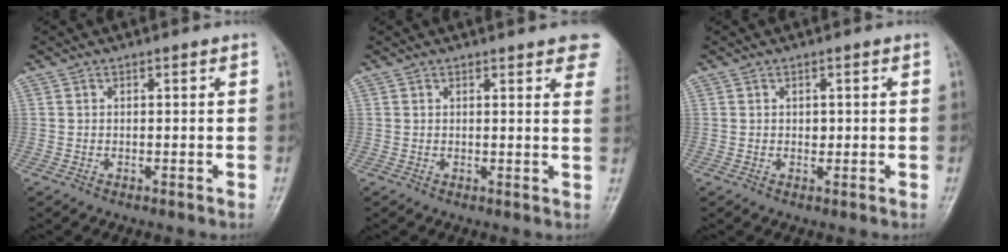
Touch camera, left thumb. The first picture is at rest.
{"total": 8.7, "force": [6.1, 2.1, 5.8], "torque": [-0.044, -0.015, 0.059]}
{"total": 1.1, "force": [0.1, 0.9, 0.7], "torque": [0.000, 0.002, 0.003]}